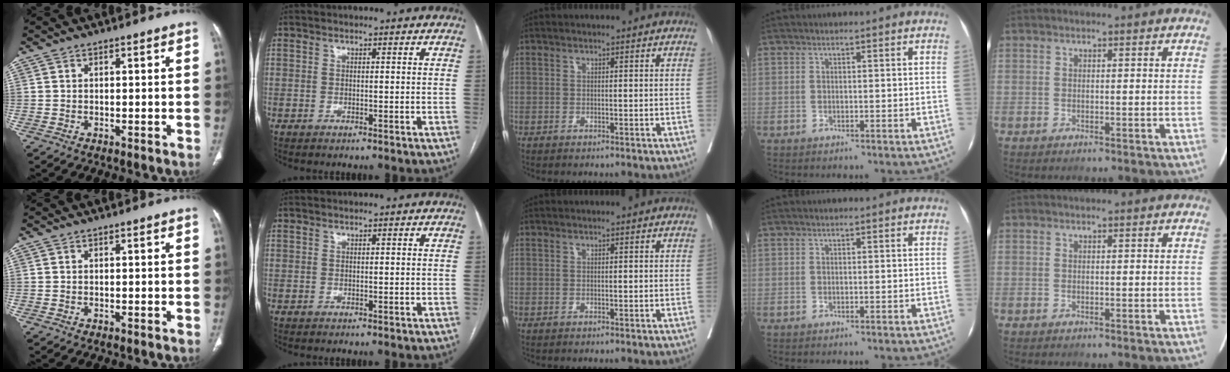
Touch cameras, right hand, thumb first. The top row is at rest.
{}